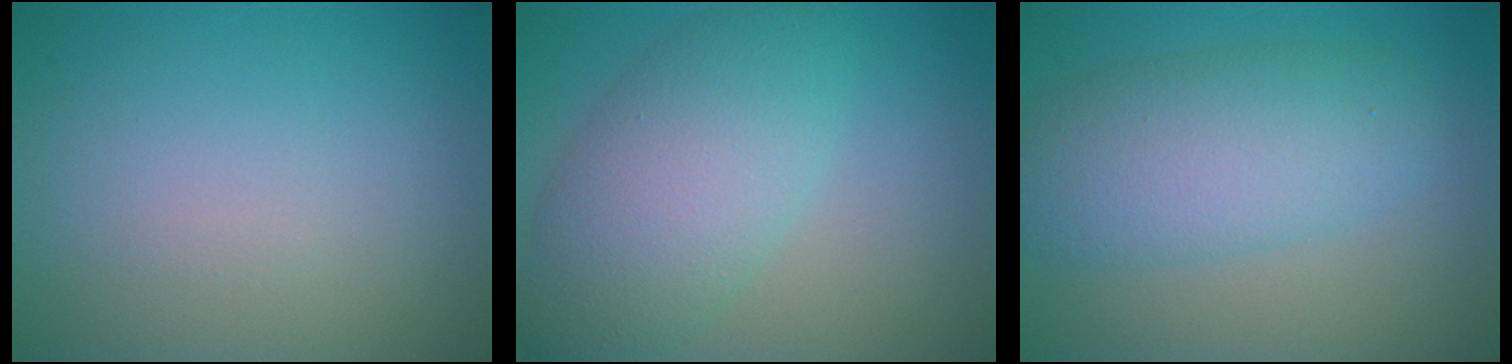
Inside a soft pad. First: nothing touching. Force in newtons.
{"total": 7.0, "press": 7.0, "slide": 0.2}
{"total": 6.3, "press": 6.3, "slide": 0.5}